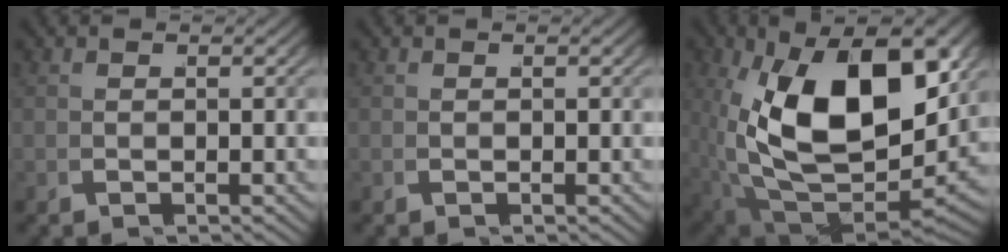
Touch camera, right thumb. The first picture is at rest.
{"total": 0.0}
{"total": 17.6, "force": [-0.6, 9.8, 14.6], "torque": [-0.287, -0.057, 0.025]}